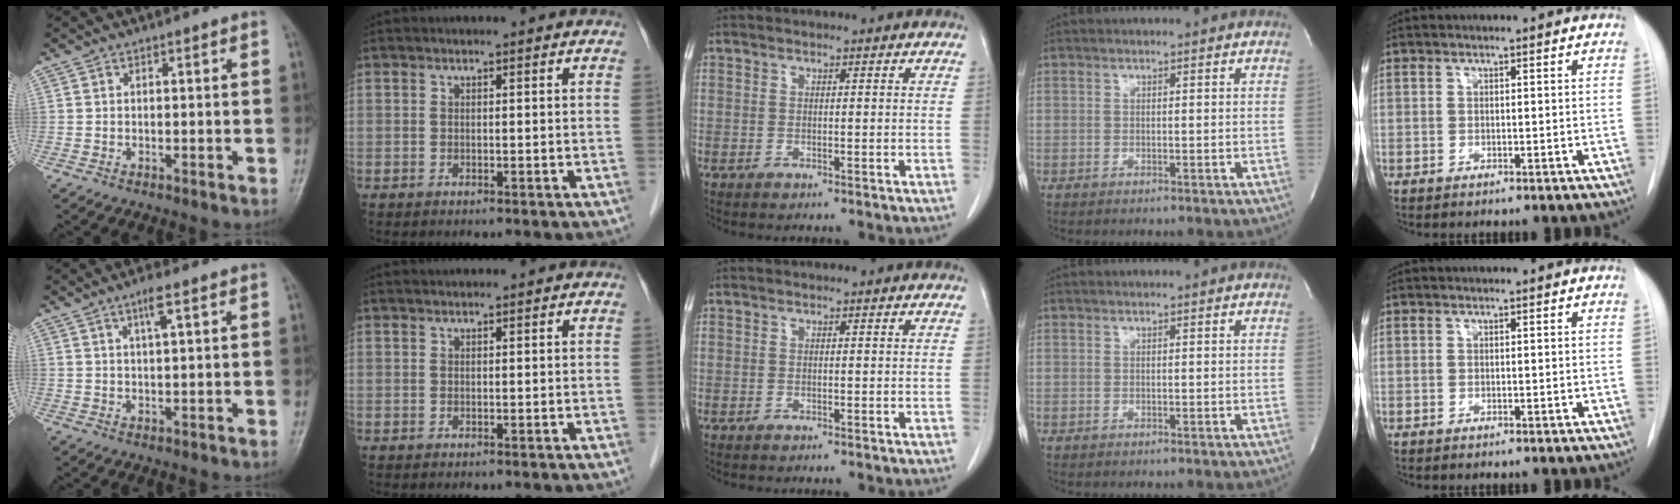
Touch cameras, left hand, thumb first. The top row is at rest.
{"thumb": {"total": 3.3, "force": [1.7, 0.4, 2.8], "torque": [-0.057, -0.002, 0.035]}}